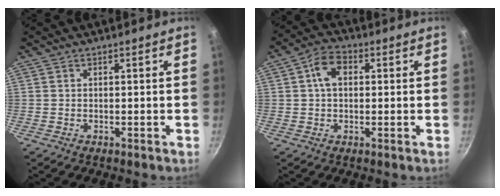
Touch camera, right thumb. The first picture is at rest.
{"total": 6.2, "force": [1.2, 4.3, 4.3], "torque": [-0.058, 0.014, 0.012]}